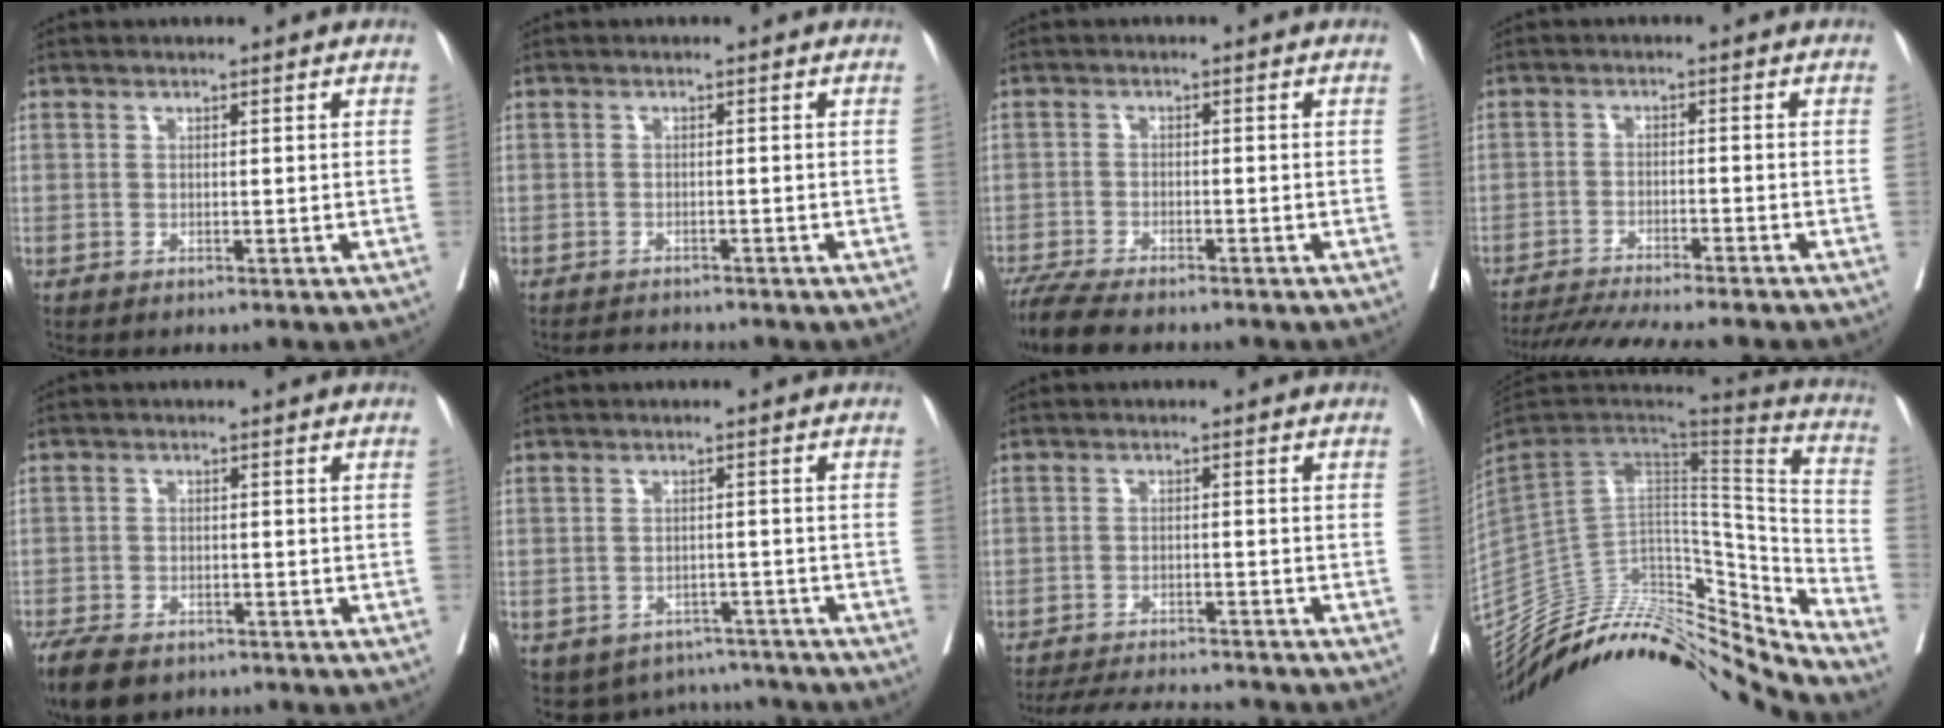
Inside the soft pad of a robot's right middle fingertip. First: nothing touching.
{"total": 3.4, "force": [-3.2, 0.6, 0.7], "torque": [-0.012, -0.009, -0.047]}
{"total": 8.6, "force": [-7.3, 1.4, 4.3], "torque": [-0.072, -0.021, -0.122]}
{"total": 13.2, "force": [-11.9, 0.1, 5.8], "torque": [-0.081, -0.016, -0.178]}
{"total": 7.5, "force": [-6.1, 2.5, 3.6], "torque": [-0.064, -0.013, -0.103]}
{"total": 8.5, "force": [-7.3, 4.4, 0.4], "torque": [0.003, 0.023, -0.088]}
{"total": 11.5, "force": [-10.8, 1.6, 3.5], "torque": [-0.057, -0.003, -0.154]}
{"total": 32.7, "force": [-29.1, 8.2, 12.6], "torque": [-0.194, -0.003, -0.428]}